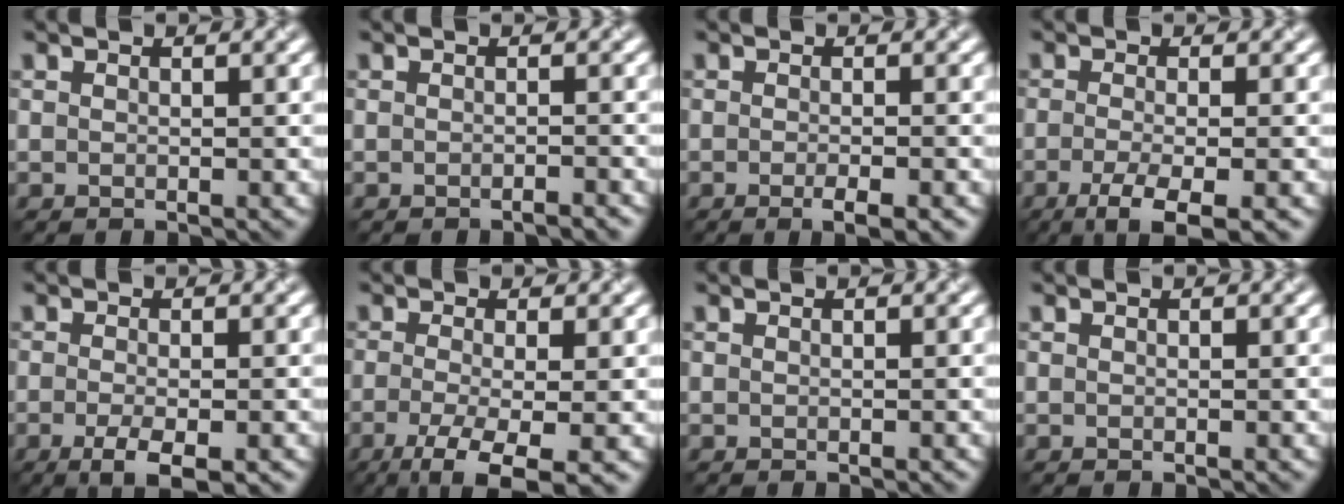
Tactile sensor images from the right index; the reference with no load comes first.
{"total": 0.9, "force": [-0.8, 0.1, 0.5], "torque": [-0.006, 0.001, -0.013]}
{"total": 2.5, "force": [-1.2, 0.5, 2.2], "torque": [-0.028, -0.003, -0.021]}
{"total": 4.5, "force": [-2.2, 1.1, 3.8], "torque": [-0.065, -0.008, -0.046]}
{"total": 3.5, "force": [-1.7, 0.9, 3.0], "torque": [-0.056, -0.008, -0.030]}
{"total": 6.7, "force": [-3.1, 1.9, 5.6], "torque": [-0.093, -0.012, -0.053]}
{"total": 0.0}
{"total": 0.0}